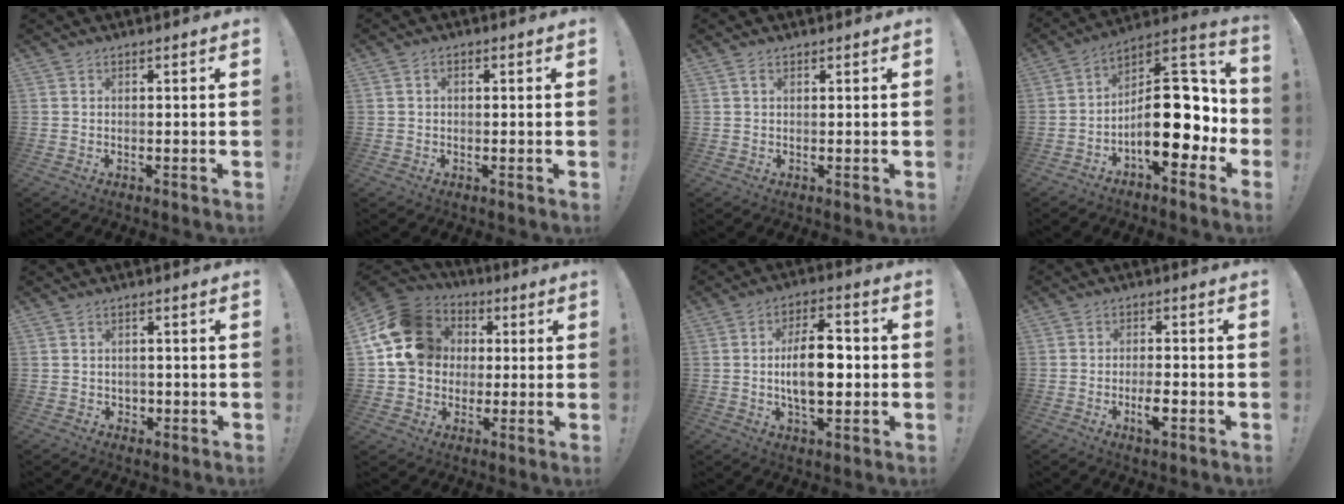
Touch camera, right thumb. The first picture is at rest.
{"total": 1.3, "force": [-0.2, 0.9, 1.0], "torque": [-0.016, 0.005, -0.004]}
{"total": 1.2, "force": [0.7, 0.6, 0.8], "torque": [-0.016, 0.002, 0.012]}
{"total": 21.5, "force": [-3.1, 10.6, 18.4], "torque": [-0.262, 0.013, -0.037]}
{"total": 1.9, "force": [0.3, 1.8, 0.3], "torque": [0.002, -0.004, 0.004]}
{"total": 19.0, "force": [4.1, 15.9, 9.5], "torque": [-0.171, -0.004, 0.090]}
{"total": 12.9, "force": [-0.5, 6.5, 11.1], "torque": [-0.187, 0.001, -0.016]}
{"total": 4.5, "force": [-2.2, 2.6, 2.9], "torque": [-0.042, 0.011, -0.039]}